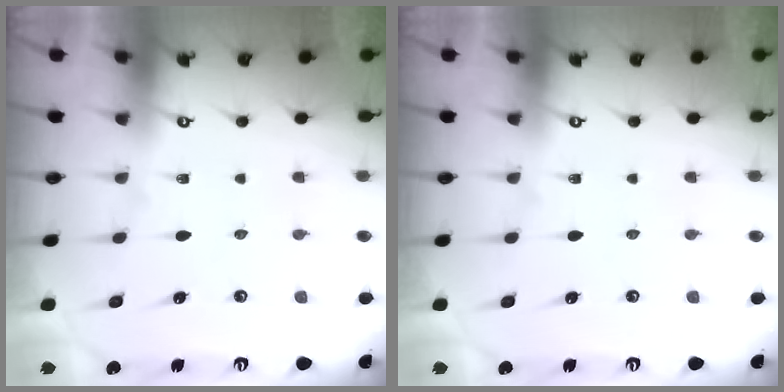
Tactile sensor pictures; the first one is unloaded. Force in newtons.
{"total": 0.0}